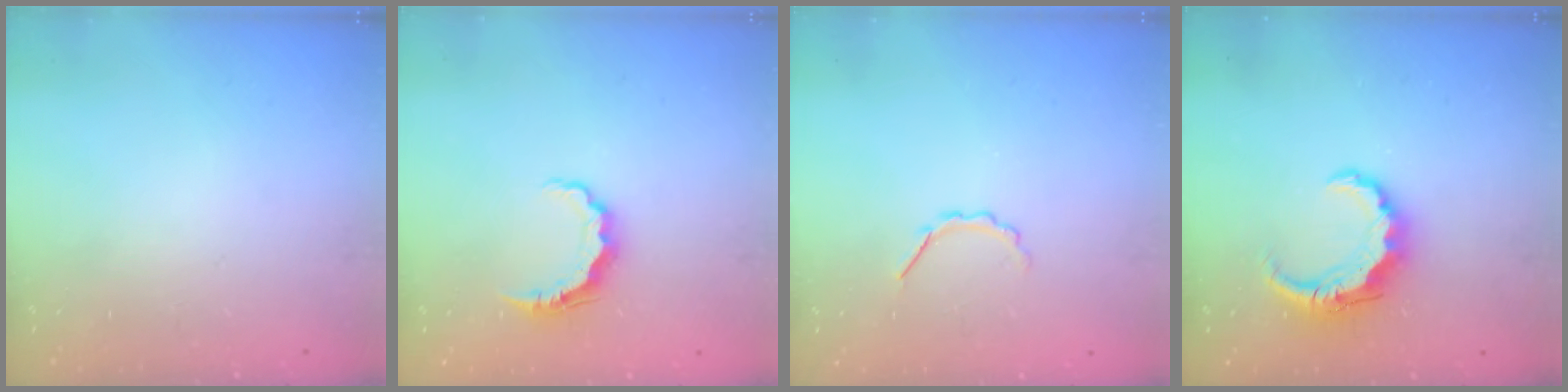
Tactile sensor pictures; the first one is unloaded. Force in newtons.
{"total": 7.1, "press": 7.1, "slide": 0.5}
{"total": 2.8, "press": 2.7, "slide": 0.8}
{"total": 8.5, "press": 8.5, "slide": 0.9}